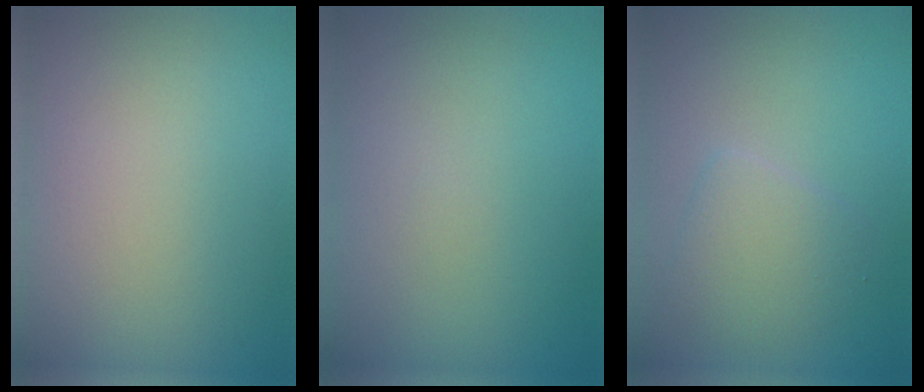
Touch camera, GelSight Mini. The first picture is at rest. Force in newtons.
{"total": 0.0}
{"total": 2.7, "press": 2.7, "slide": 0.1}